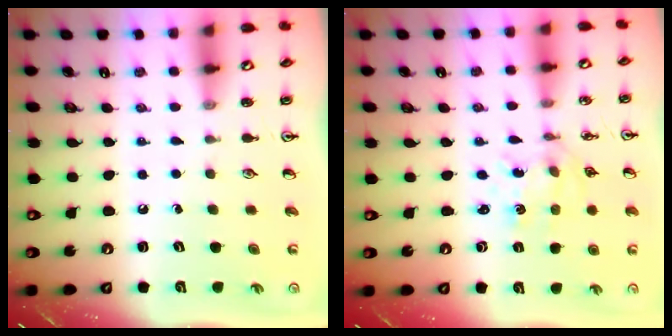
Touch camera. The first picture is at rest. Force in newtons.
{"total": 1.5, "press": 1.4, "slide": 0.5}